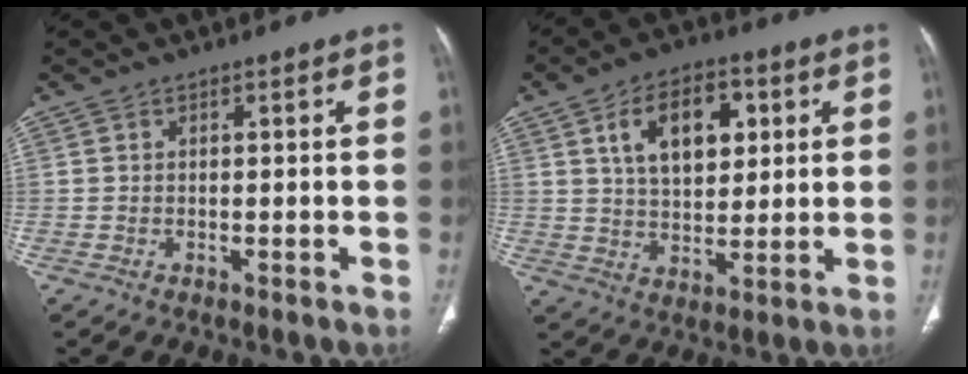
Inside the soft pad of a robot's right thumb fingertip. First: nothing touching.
{"total": 12.5, "force": [4.2, 7.5, 9.1], "torque": [-0.115, -0.006, 0.071]}